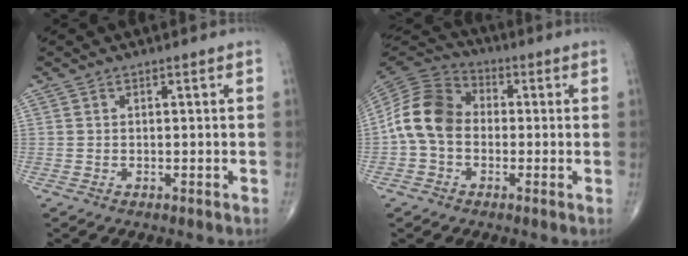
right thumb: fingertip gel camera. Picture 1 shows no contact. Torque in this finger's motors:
{"motor_torque": [1.69, 1.76, 1.22, -0.18, 0.14]}